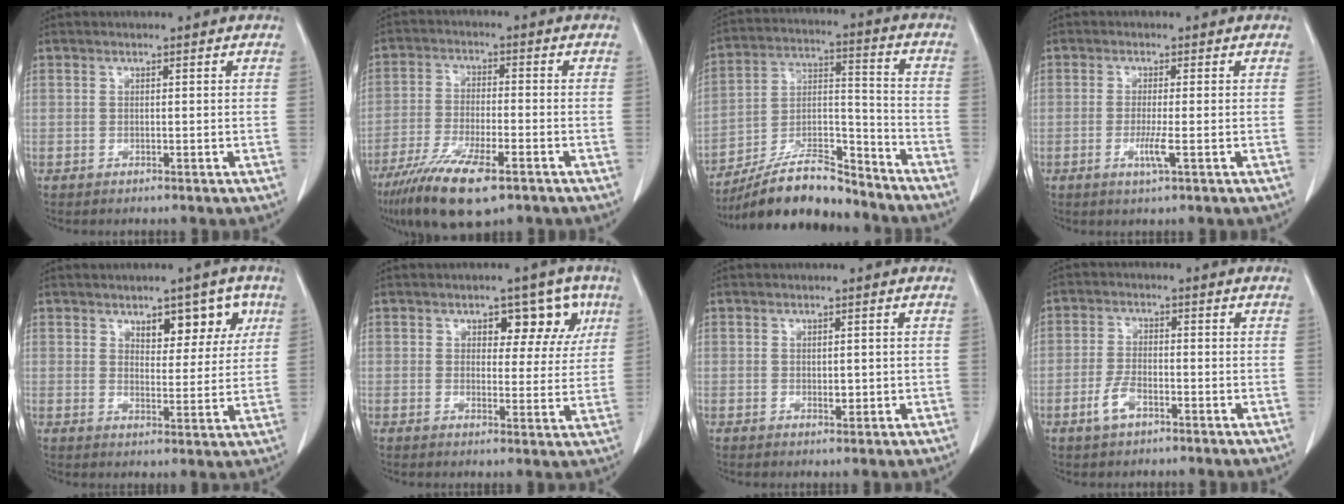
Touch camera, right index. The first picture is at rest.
{"total": 12.4, "force": [-8.0, 2.8, 9.0], "torque": [-0.166, -0.026, -0.136]}
{"total": 15.2, "force": [-13.6, 3.4, 5.7], "torque": [-0.094, 0.029, -0.238]}
{"total": 3.0, "force": [-0.9, -0.2, 2.8], "torque": [-0.058, -0.008, -0.019]}
{"total": 6.6, "force": [3.4, 3.3, 4.6], "torque": [-0.050, 0.009, 0.048]}
{"total": 6.8, "force": [3.0, 4.0, 4.7], "torque": [-0.040, 0.017, 0.035]}
{"total": 1.6, "force": [-0.1, 0.9, 1.3], "torque": [-0.020, -0.002, 0.003]}
{"total": 4.1, "force": [-2.3, 1.7, 2.9], "torque": [-0.062, 0.001, -0.044]}